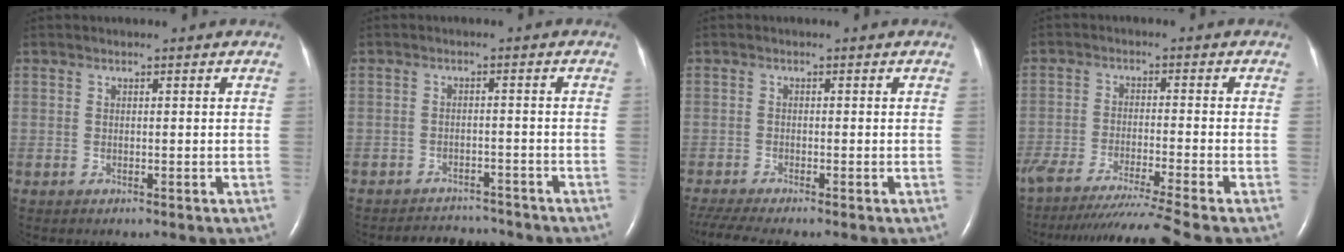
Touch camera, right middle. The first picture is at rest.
{"total": 4.9, "force": [-4.8, 0.9, -0.5], "torque": [0.005, 0.006, -0.070]}
{"total": 5.6, "force": [-4.8, -0.2, 3.0], "torque": [-0.055, -0.014, -0.083]}
{"total": 14.6, "force": [-12.5, -2.8, 6.8], "torque": [-0.100, -0.049, -0.203]}